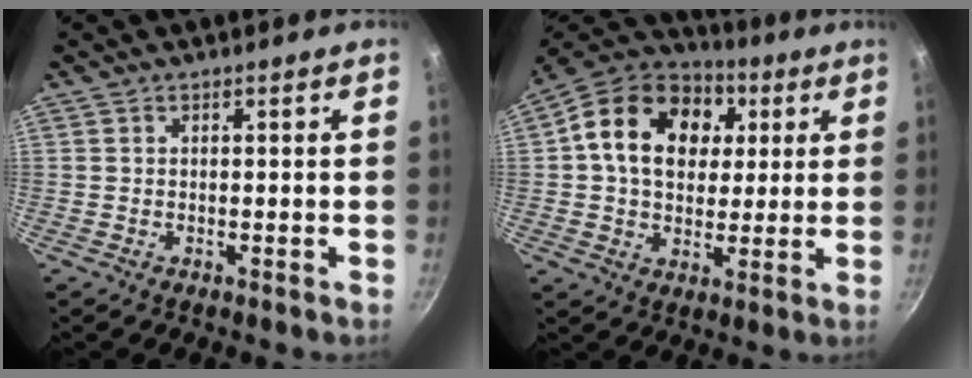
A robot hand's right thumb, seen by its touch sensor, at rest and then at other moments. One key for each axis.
{"total": 19.0, "fx": 4.6, "fy": 14.2, "fz": 11.8, "tx": -0.182, "ty": 0.013, "tz": 0.064}